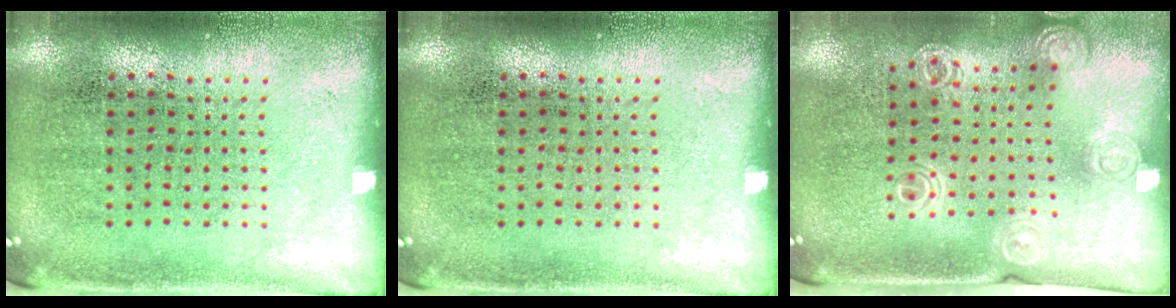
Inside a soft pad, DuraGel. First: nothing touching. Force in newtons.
{"total": 0.0}
{"total": 1.3, "press": 1.3, "slide": 0.3}